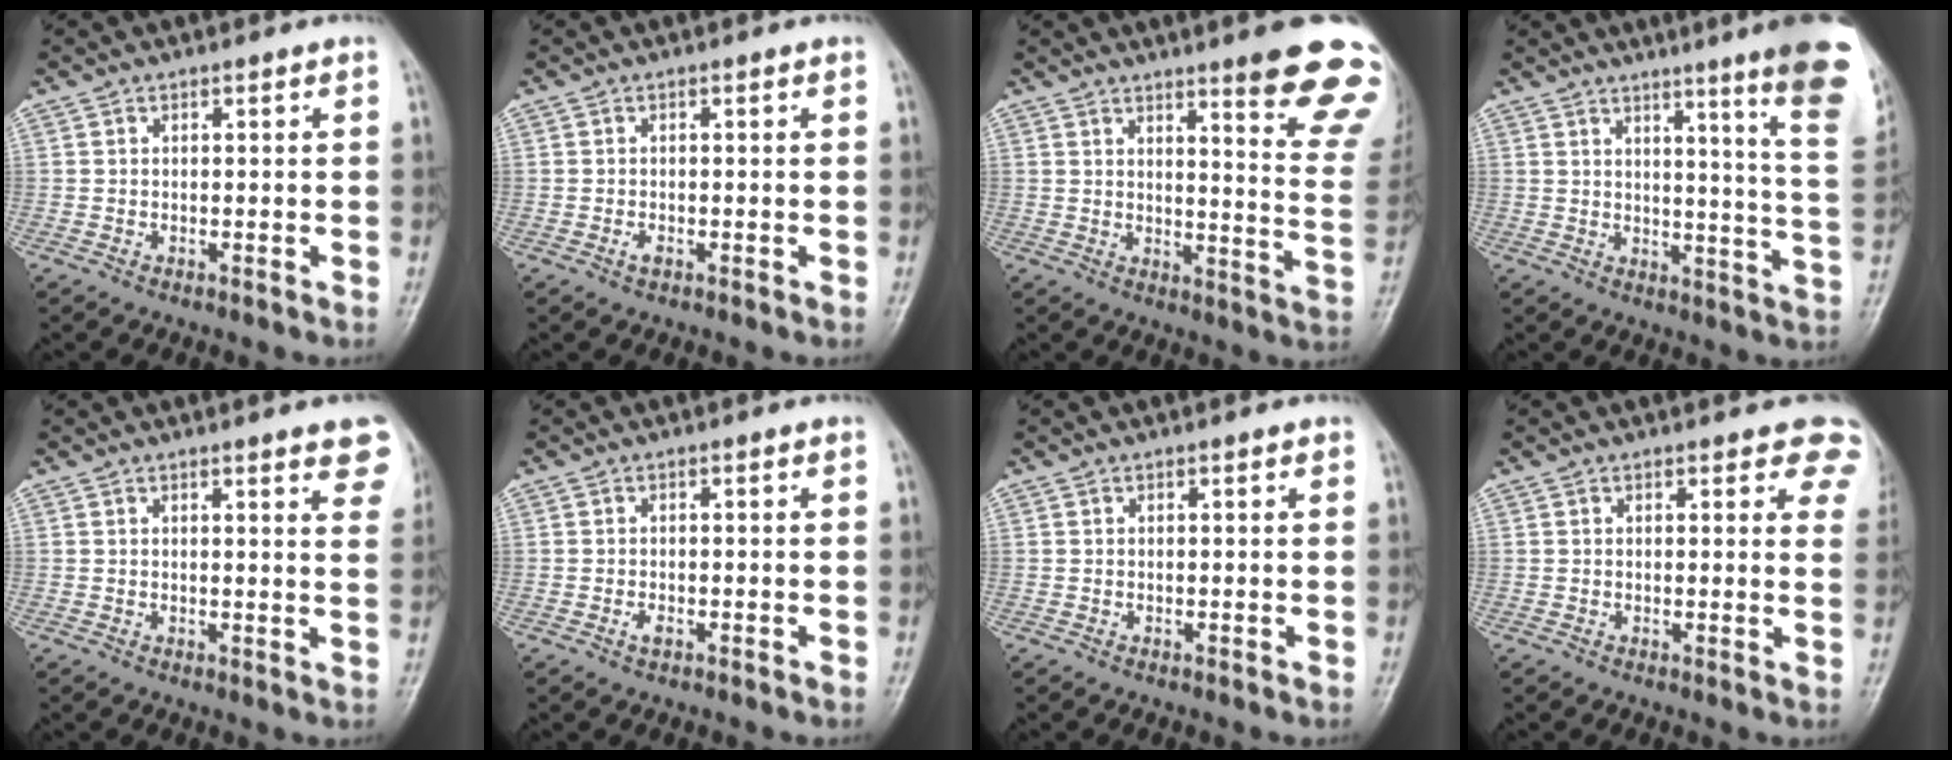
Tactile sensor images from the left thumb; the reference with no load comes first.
{"total": 1.2, "force": [-0.4, 0.5, 1.0], "torque": [-0.017, 0.006, -0.004]}
{"total": 17.2, "force": [11.7, 1.9, 12.5], "torque": [-0.124, -0.075, 0.140]}
{"total": 17.0, "force": [10.4, 0.5, 13.4], "torque": [-0.150, -0.070, 0.116]}
{"total": 8.5, "force": [5.4, 1.8, 6.3], "torque": [-0.050, -0.015, 0.052]}
{"total": 1.3, "force": [-0.5, 0.6, 1.0], "torque": [-0.018, 0.006, -0.006]}
{"total": 0.6, "force": [0.4, 0.1, 0.5], "torque": [-0.008, 0.001, 0.002]}
{"total": 7.0, "force": [4.6, 2.8, 4.5], "torque": [-0.016, -0.014, 0.038]}